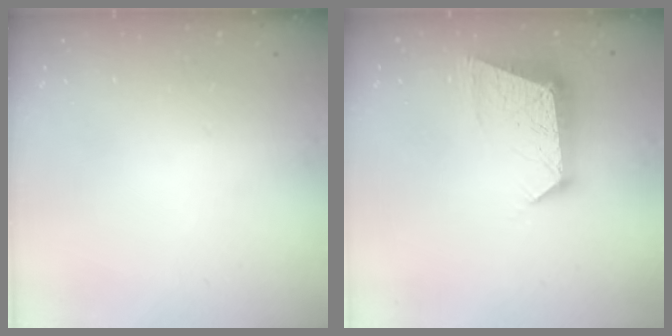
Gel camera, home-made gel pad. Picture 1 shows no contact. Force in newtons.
{"total": 12.1, "press": 12.0, "slide": 1.1}